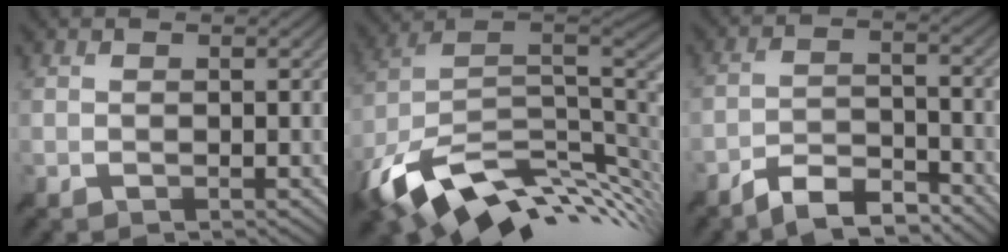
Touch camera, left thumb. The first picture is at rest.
{"total": 15.9, "force": [-5.1, 9.0, 12.1], "torque": [-0.253, -0.013, -0.087]}
{"total": 6.8, "force": [-5.8, 1.8, 3.0], "torque": [-0.054, 0.001, -0.111]}